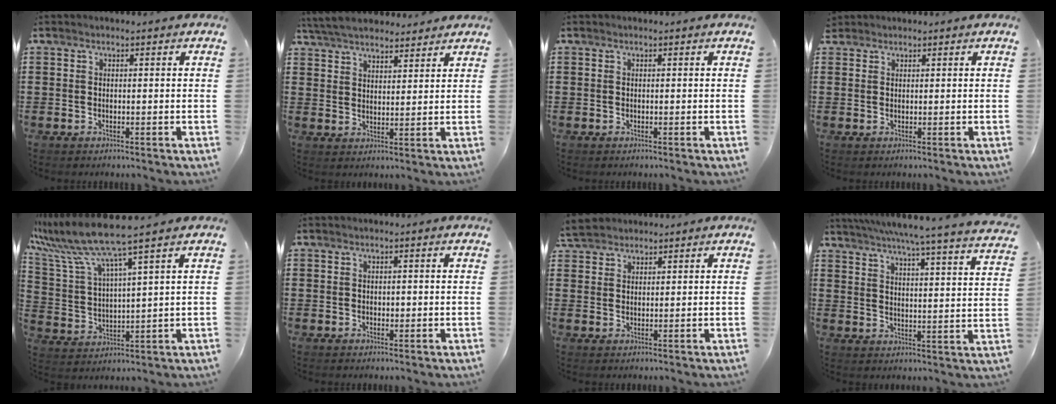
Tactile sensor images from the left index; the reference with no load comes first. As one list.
[{"total": 5.3, "force": [5.0, 1.1, 1.2], "torque": [-0.042, -0.011, 0.093]}, {"total": 0.0}, {"total": 1.0, "force": [0.9, 0.4, 0.1], "torque": [-0.006, 0.001, 0.018]}, {"total": 8.4, "force": [6.9, -0.5, 4.7], "torque": [-0.129, -0.043, 0.113]}, {"total": 0.7, "force": [0.2, 0.5, 0.5], "torque": [-0.011, 0.003, 0.003]}, {"total": 2.7, "force": [2.6, 0.8, 0.3], "torque": [-0.015, -0.001, 0.052]}, {"total": 5.4, "force": [4.9, -1.2, 2.1], "torque": [-0.064, -0.046, 0.076]}]